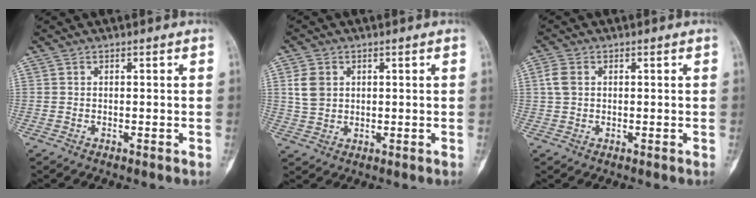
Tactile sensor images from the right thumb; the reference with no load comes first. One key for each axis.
{"total": 4.9, "fx": 1.3, "fy": 3.9, "fz": 2.6, "tx": -0.040, "ty": 0.000, "tz": 0.028}
{"total": 3.2, "fx": 0.6, "fy": 2.3, "fz": 2.1, "tx": -0.050, "ty": 0.007, "tz": 0.010}